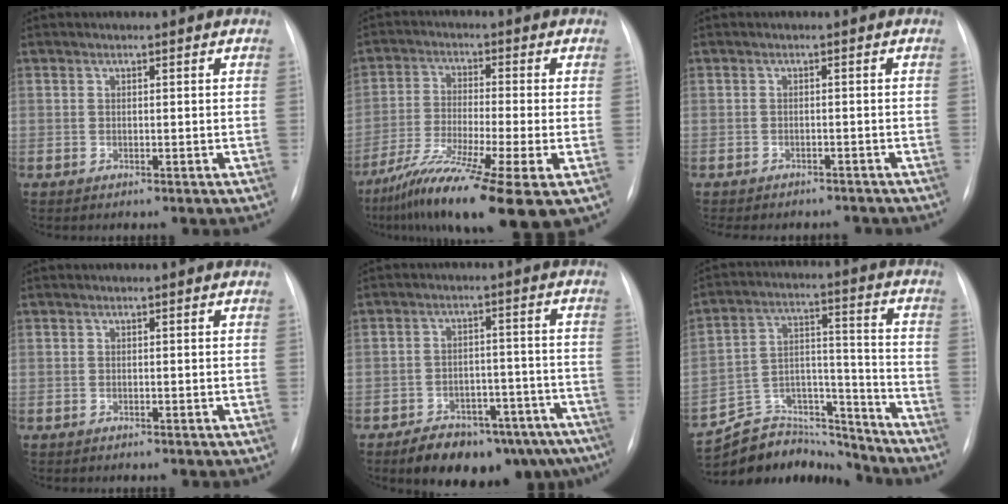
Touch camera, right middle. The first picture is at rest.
{"total": 15.0, "force": [-8.2, 0.8, 12.5], "torque": [-0.219, -0.038, -0.143]}
{"total": 9.3, "force": [-8.1, 3.8, 2.7], "torque": [-0.048, 0.003, -0.094]}
{"total": 0.0}
{"total": 16.3, "force": [-12.5, 7.2, 7.8], "torque": [-0.062, 0.033, -0.160]}
{"total": 15.7, "force": [-15.2, 3.8, 1.1], "torque": [-0.011, 0.060, -0.246]}